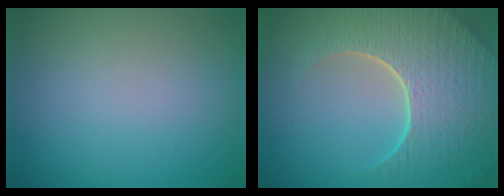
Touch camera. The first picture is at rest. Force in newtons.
{"total": 9.0, "press": 6.3, "slide": 6.5}